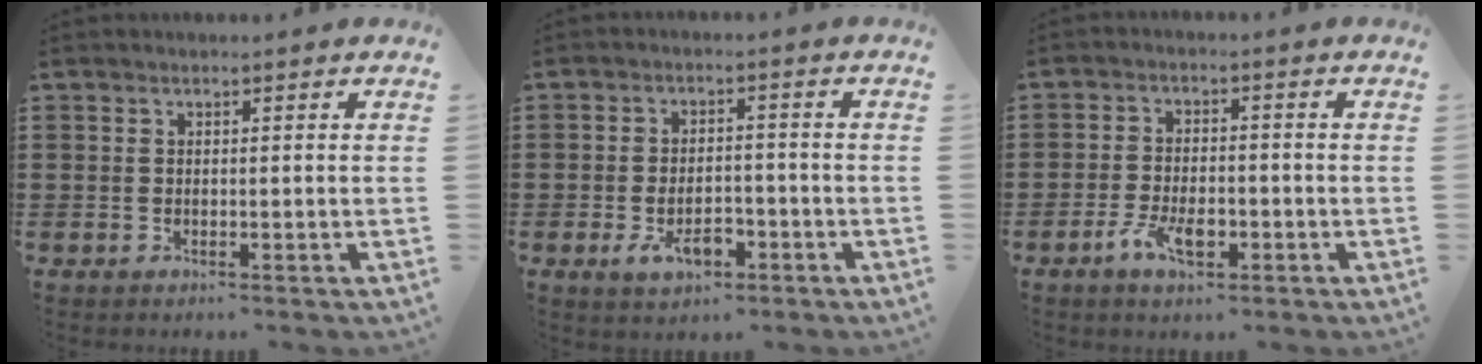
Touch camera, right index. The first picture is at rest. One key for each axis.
{"total": 4.9, "fx": -2.2, "fy": 2.5, "fz": 3.6, "tx": -0.064, "ty": 0.000, "tz": -0.044}
{"total": 5.2, "fx": -2.4, "fy": 2.4, "fz": 3.9, "tx": -0.083, "ty": 0.001, "tz": -0.047}